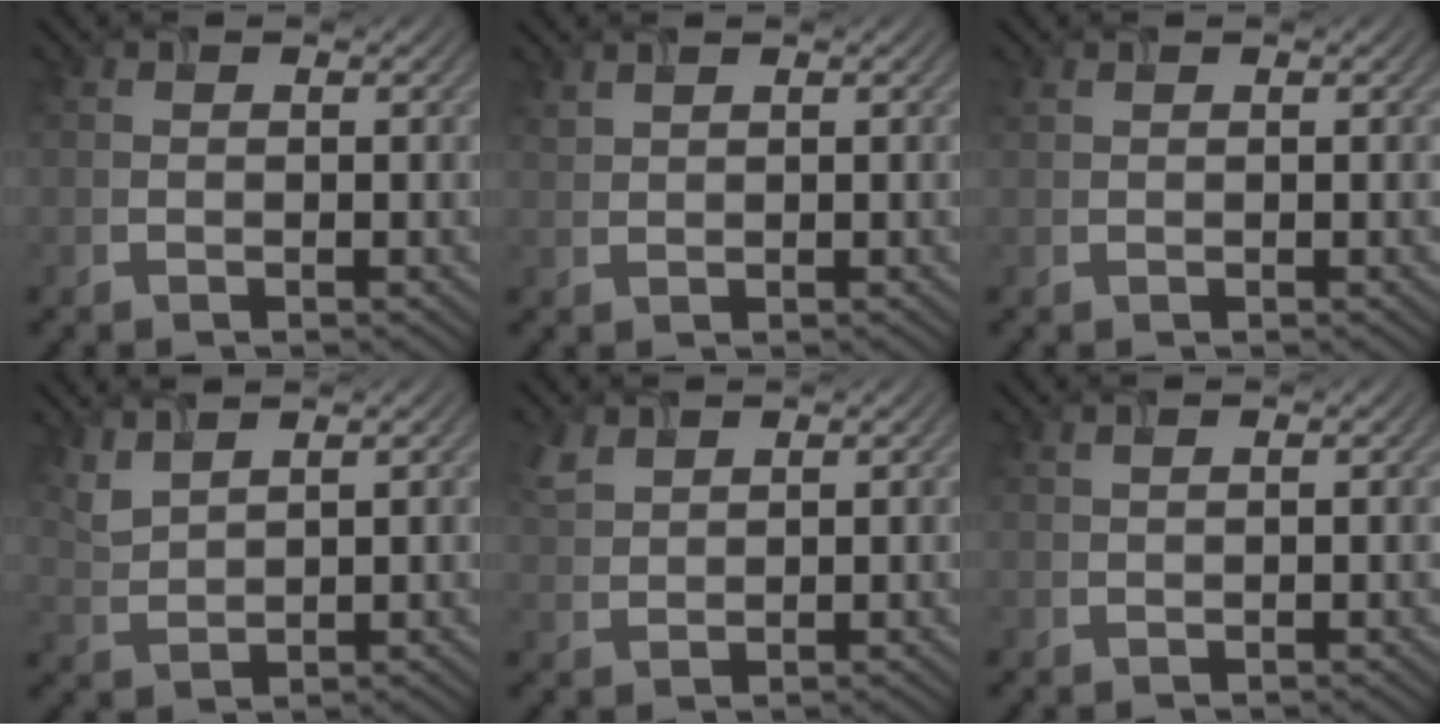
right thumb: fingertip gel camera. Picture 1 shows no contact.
{"total": 1.1, "force": [1.0, 0.2, 0.4], "torque": [-0.018, 0.004, 0.026]}
{"total": 0.6, "force": [0.5, 0.2, 0.3], "torque": [-0.012, 0.002, 0.011]}
{"total": 3.4, "force": [2.9, 0.7, 1.7], "torque": [-0.052, 0.003, 0.069]}
{"total": 3.0, "force": [2.3, 1.3, 1.5], "torque": [-0.046, 0.005, 0.055]}
{"total": 0.8, "force": [0.6, 0.0, 0.5], "torque": [-0.015, 0.003, 0.010]}